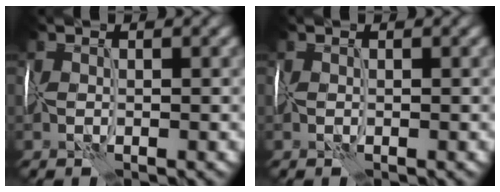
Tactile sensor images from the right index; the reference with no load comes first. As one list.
[{"total": 0.0}]